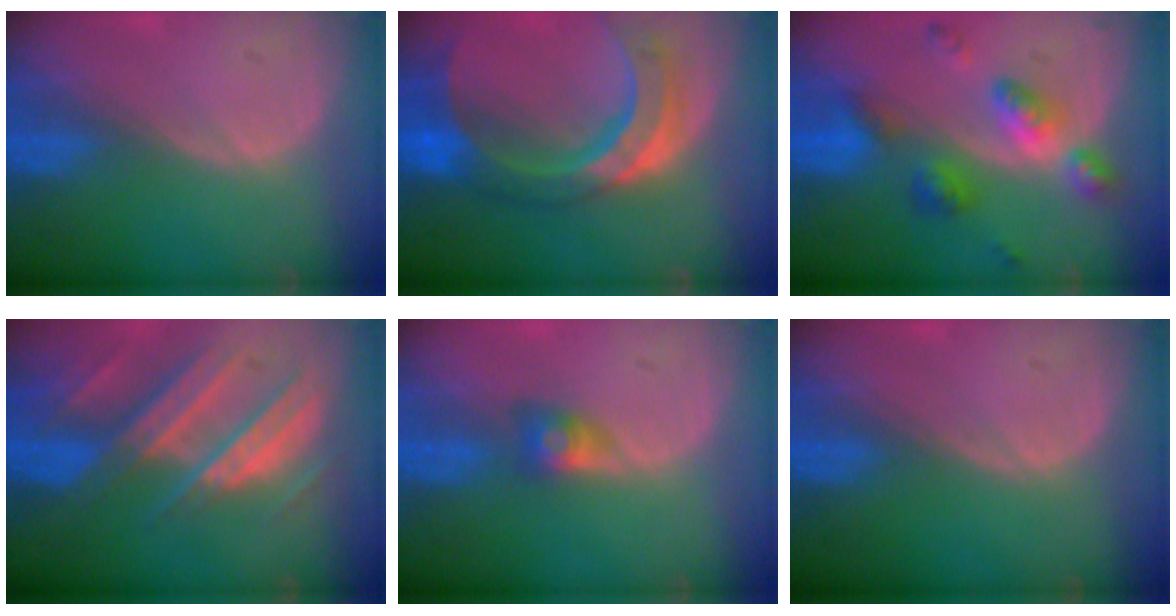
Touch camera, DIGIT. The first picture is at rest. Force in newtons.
{"total": 11.5, "press": 9.8, "slide": 6.0}
{"total": 7.4, "press": 7.4, "slide": 0.5}
{"total": 10.5, "press": 9.2, "slide": 4.9}
{"total": 3.1, "press": 2.7, "slide": 1.5}
{"total": 0.0}